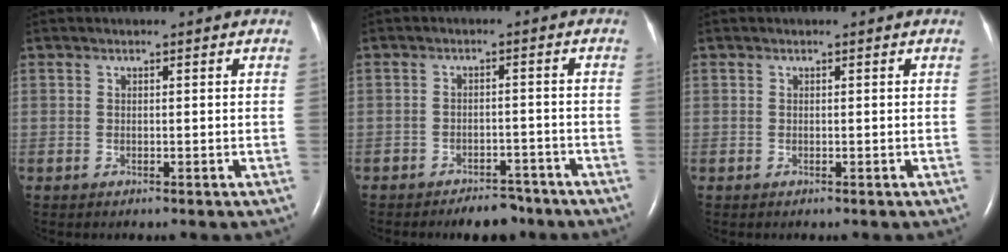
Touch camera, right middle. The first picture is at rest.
{"total": 5.1, "force": [-4.2, 2.2, 1.7], "torque": [-0.021, 0.005, -0.060]}
{"total": 0.0}